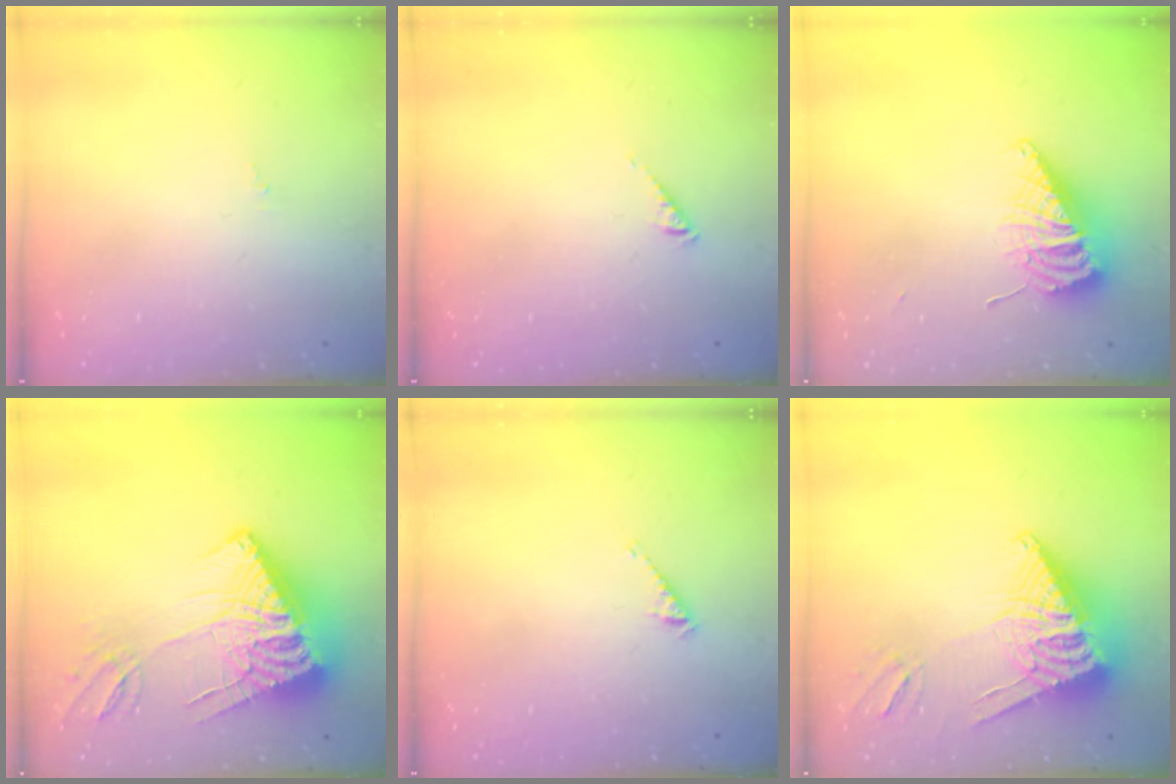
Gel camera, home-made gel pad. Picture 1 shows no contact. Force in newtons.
{"total": 0.8, "press": 0.8, "slide": 0.1}
{"total": 9.8, "press": 9.8, "slide": 1.1}
{"total": 19.7, "press": 19.5, "slide": 2.6}
{"total": 2.9, "press": 2.9, "slide": 0.5}
{"total": 14.2, "press": 14.1, "slide": 1.7}